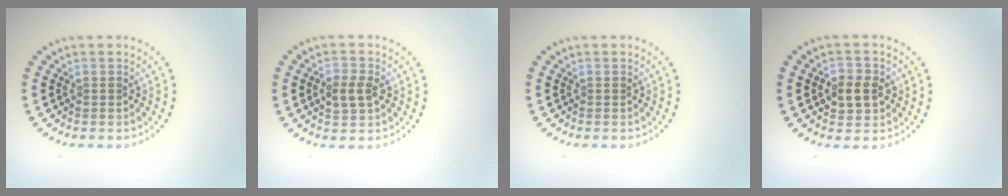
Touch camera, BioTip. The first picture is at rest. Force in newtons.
{"total": 2.5, "press": 2.5, "slide": 0.1}
{"total": 0.0}
{"total": 2.9, "press": 2.9, "slide": 0.4}